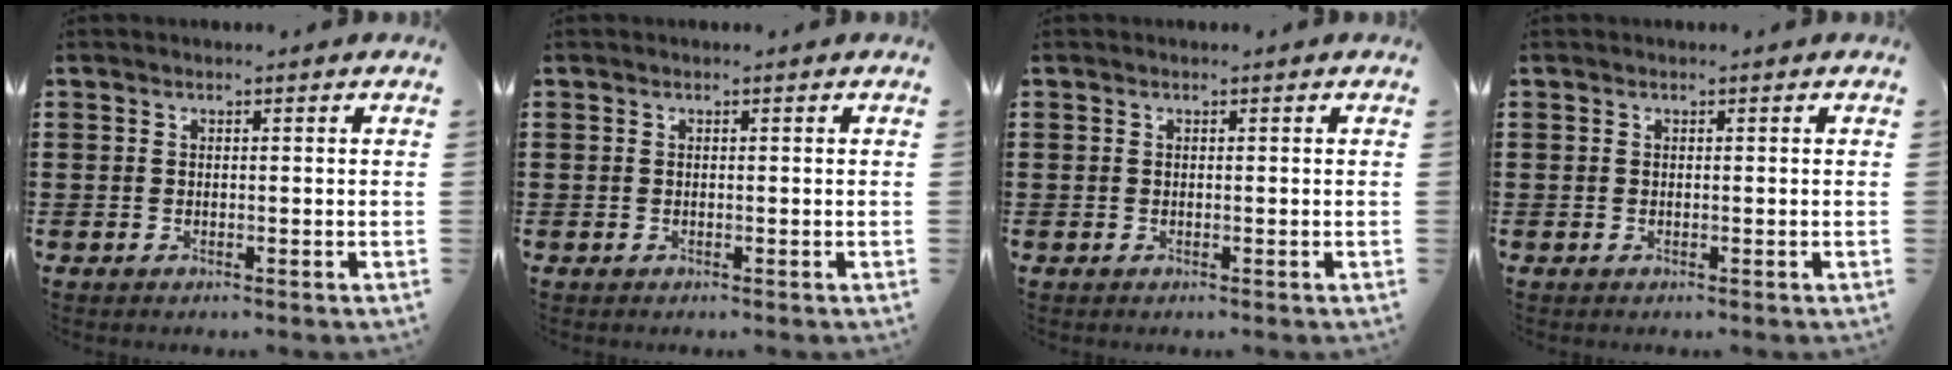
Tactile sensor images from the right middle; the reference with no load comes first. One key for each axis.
{"total": 0.0}
{"total": 0.0}
{"total": 0.0}